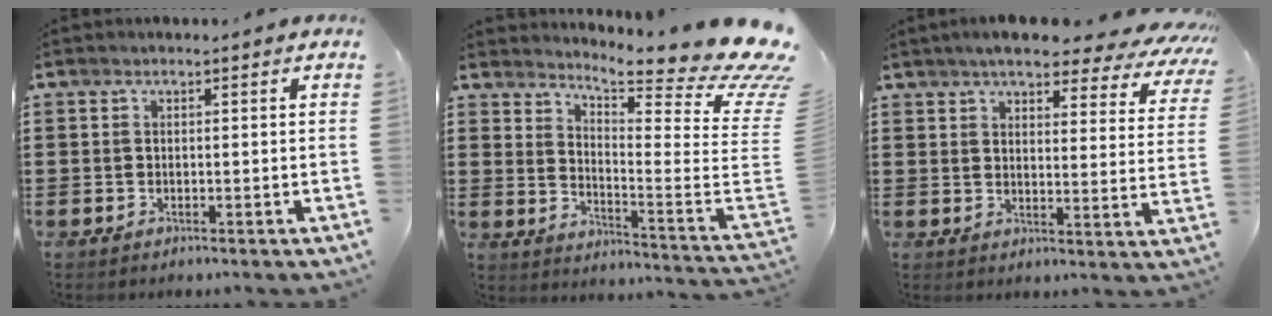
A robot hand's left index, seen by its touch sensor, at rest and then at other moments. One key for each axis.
{"total": 10.4, "fx": 8.9, "fy": 0.7, "fz": 5.3, "tx": -0.101, "ty": -0.087, "tz": 0.148}
{"total": 6.0, "fx": 5.2, "fy": 0.7, "fz": 2.8, "tx": -0.067, "ty": -0.026, "tz": 0.088}